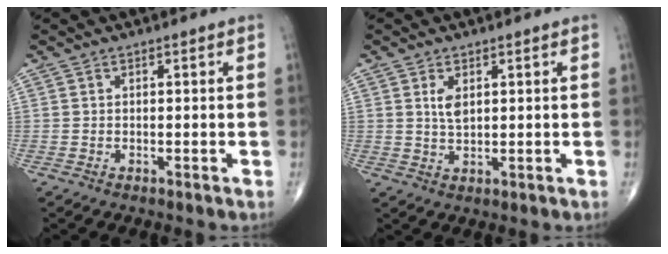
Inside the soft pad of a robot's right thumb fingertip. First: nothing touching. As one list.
[{"total": 3.1, "force": [1.1, 1.6, 2.5], "torque": [-0.041, -0.008, 0.022]}]